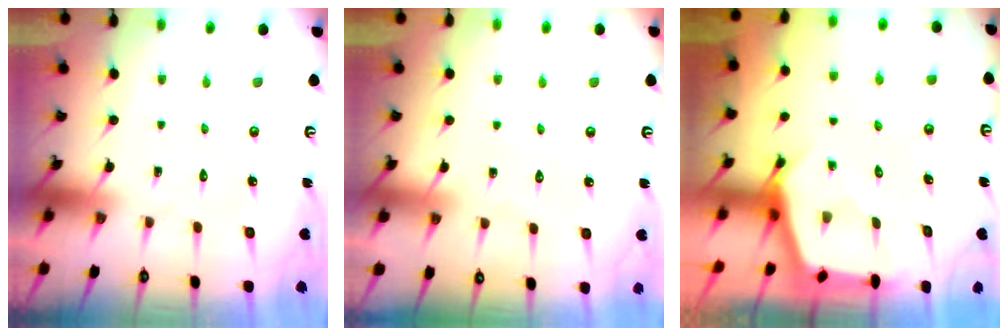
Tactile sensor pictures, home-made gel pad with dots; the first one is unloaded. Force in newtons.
{"total": 3.3, "press": 3.3, "slide": 0.4}
{"total": 2.5, "press": 2.5, "slide": 0.3}